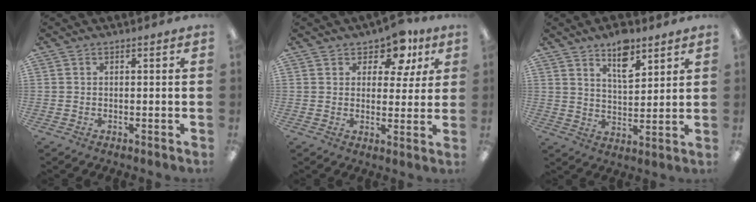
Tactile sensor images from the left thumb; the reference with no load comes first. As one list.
[{"total": 8.3, "force": [5.3, 5.0, 4.0], "torque": [-0.053, -0.027, 0.093]}, {"total": 9.2, "force": [6.2, 4.2, 5.2], "torque": [-0.071, -0.034, 0.105]}]